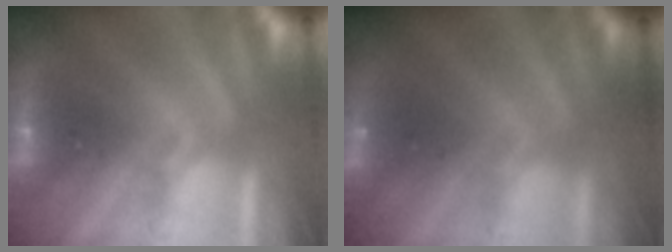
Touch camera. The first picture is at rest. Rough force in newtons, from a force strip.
{"total": 1.5}